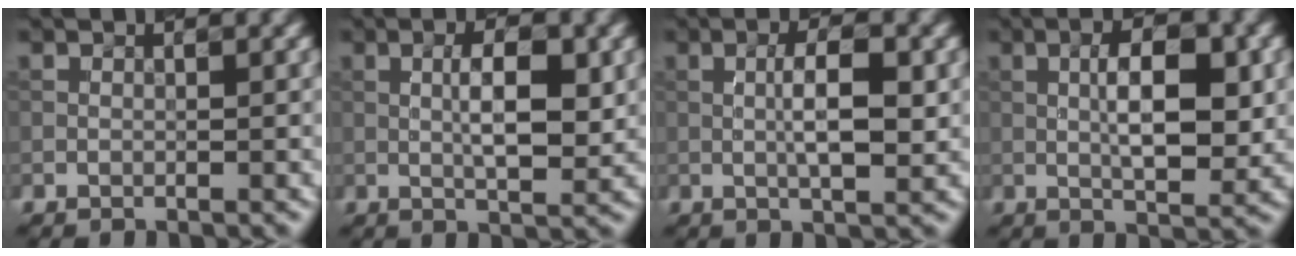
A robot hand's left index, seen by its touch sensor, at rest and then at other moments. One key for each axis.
{"total": 5.1, "fx": 0.6, "fy": 1.5, "fz": 4.9, "tx": -0.084, "ty": 0.000, "tz": 0.012}
{"total": 4.7, "fx": 0.3, "fy": 1.2, "fz": 4.6, "tx": -0.085, "ty": 0.002, "tz": 0.004}
{"total": 6.3, "fx": 0.6, "fy": 2.2, "fz": 5.9, "tx": -0.096, "ty": 0.000, "tz": 0.010}